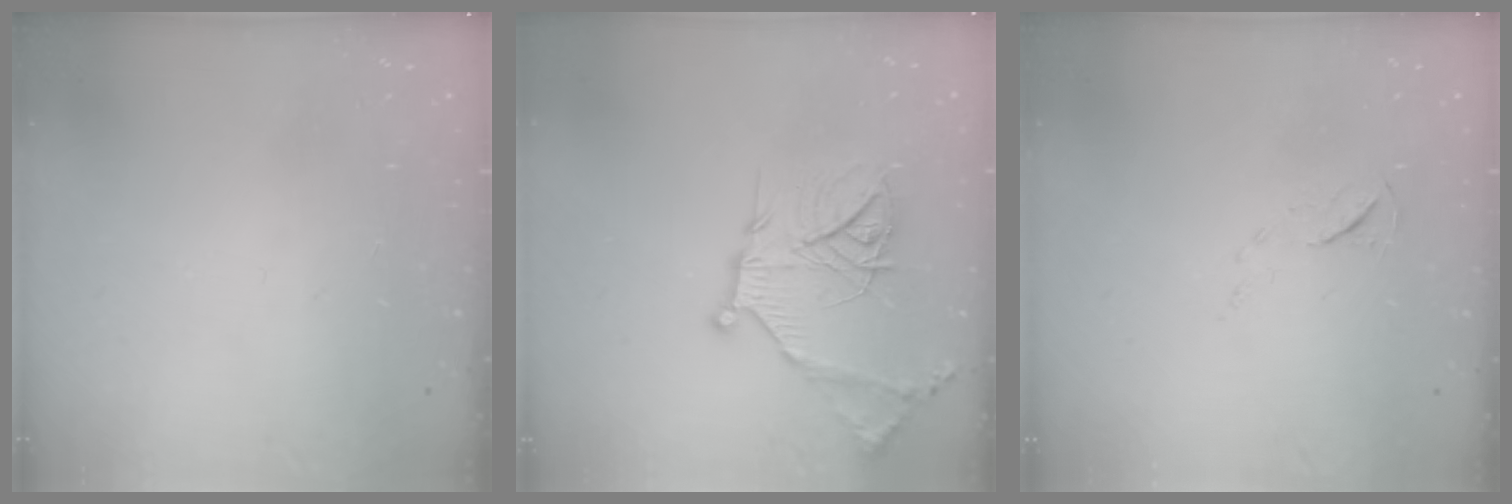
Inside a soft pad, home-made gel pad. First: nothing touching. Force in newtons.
{"total": 18.5, "press": 18.4, "slide": 1.9}
{"total": 5.2, "press": 5.1, "slide": 0.8}